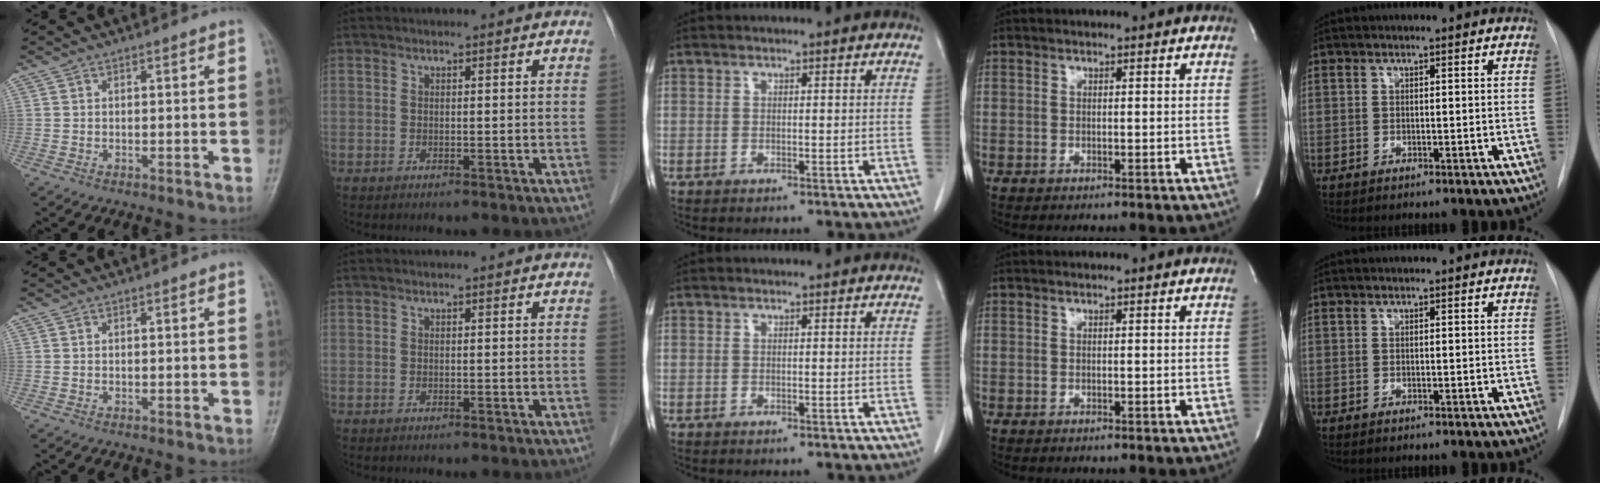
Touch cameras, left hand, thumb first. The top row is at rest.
{}